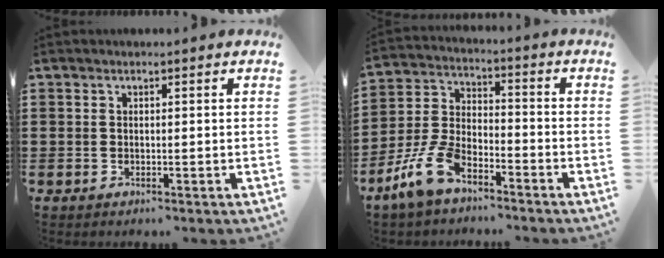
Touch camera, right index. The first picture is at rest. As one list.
[{"total": 8.7, "force": [-5.8, 3.8, 5.3], "torque": [-0.142, 0.002, -0.116]}]